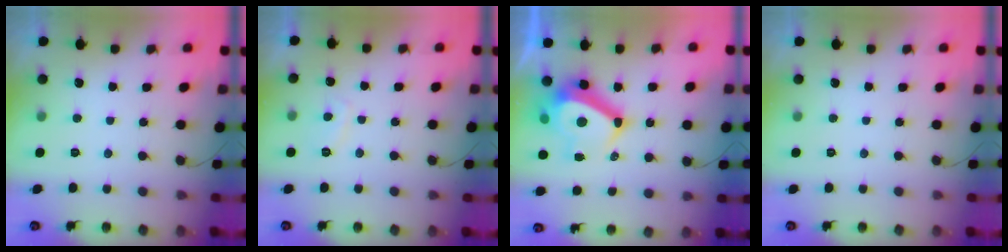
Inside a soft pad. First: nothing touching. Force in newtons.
{"total": 3.2, "press": 3.1, "slide": 0.5}
{"total": 13.3, "press": 12.8, "slide": 3.6}
{"total": 0.0}